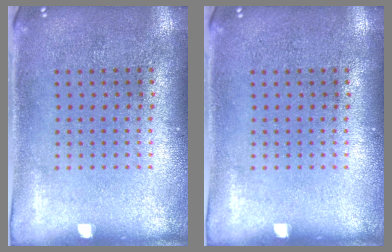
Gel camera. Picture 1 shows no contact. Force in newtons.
{"total": 0.0}